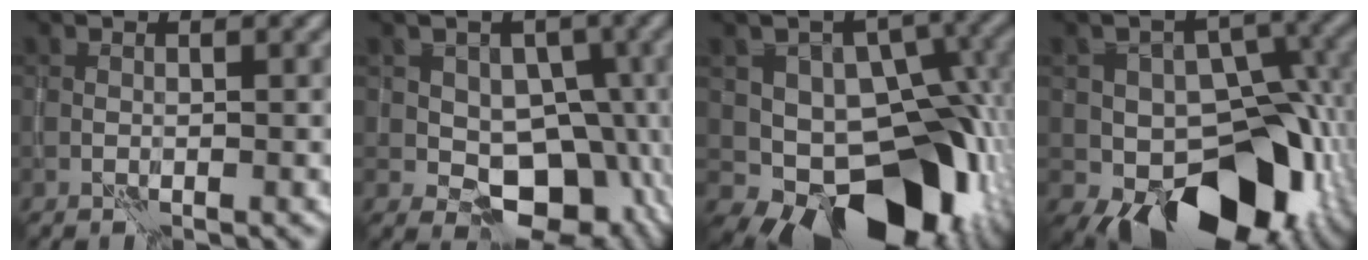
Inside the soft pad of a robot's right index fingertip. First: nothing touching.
{"total": 8.5, "force": [-1.3, 6.6, 5.2], "torque": [-0.032, -0.010, -0.021]}
{"total": 13.0, "force": [-4.3, 8.4, 8.9], "torque": [-0.088, 0.006, -0.068]}
{"total": 12.5, "force": [-5.3, 7.9, 8.1], "torque": [-0.078, 0.007, -0.083]}